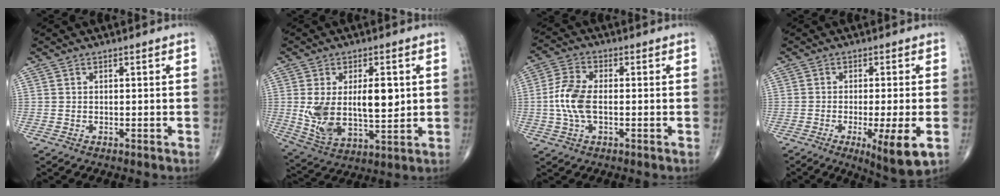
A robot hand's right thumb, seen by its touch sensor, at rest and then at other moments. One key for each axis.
{"total": 14.6, "fx": 1.6, "fy": 7.3, "fz": 12.6, "tx": -0.217, "ty": -0.013, "tz": 0.042}
{"total": 7.9, "fx": -0.7, "fy": 4.1, "fz": 6.8, "tx": -0.155, "ty": 0.014, "tz": -0.017}
{"total": 9.4, "fx": -3.0, "fy": 1.5, "fz": 8.8, "tx": -0.134, "ty": -0.014, "tz": -0.042}